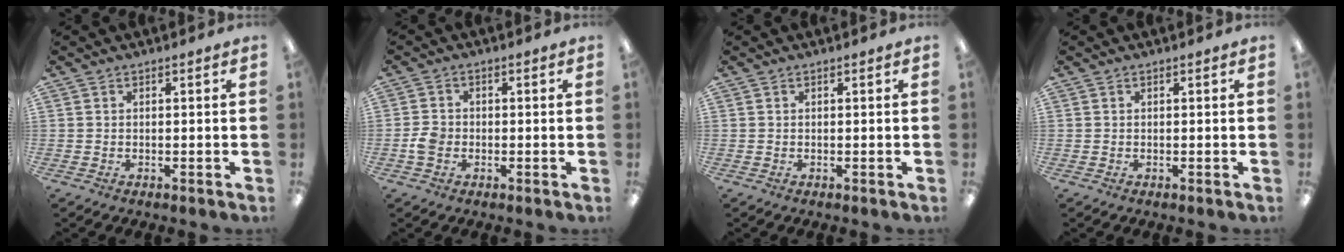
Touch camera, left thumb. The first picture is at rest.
{"total": 3.5, "force": [-1.0, 2.7, 2.0], "torque": [-0.033, 0.008, -0.017]}
{"total": 0.0}
{"total": 0.0}